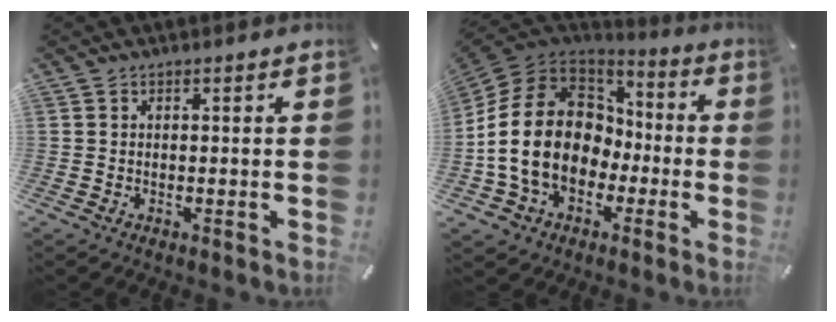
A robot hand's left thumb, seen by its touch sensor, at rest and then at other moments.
{"total": 19.2, "force": [-2.5, 15.4, 11.1], "torque": [-0.240, 0.020, -0.041]}